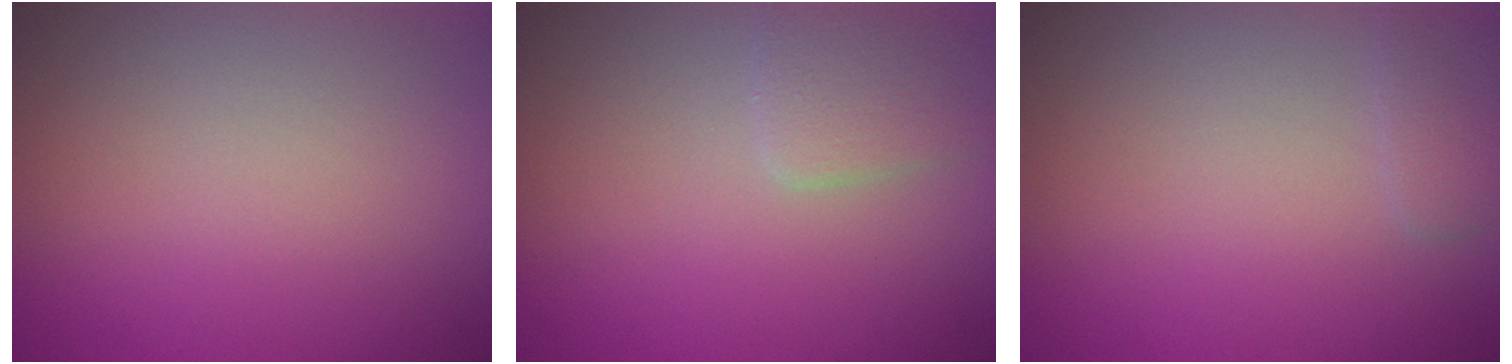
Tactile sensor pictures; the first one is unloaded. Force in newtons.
{"total": 2.1, "press": 2.1, "slide": 0.1}
{"total": 1.4, "press": 1.4, "slide": 0.1}